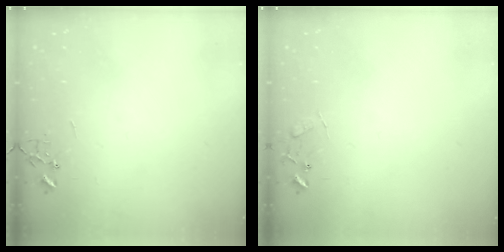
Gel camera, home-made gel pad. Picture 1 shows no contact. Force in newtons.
{"total": 8.0, "press": 8.0, "slide": 0.5}